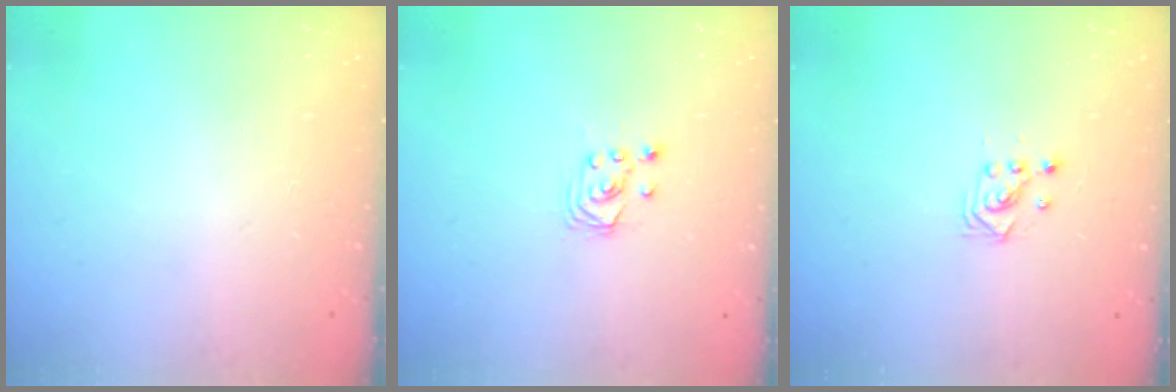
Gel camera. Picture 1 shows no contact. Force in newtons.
{"total": 2.9, "press": 2.8, "slide": 0.3}
{"total": 2.9, "press": 2.9, "slide": 0.3}